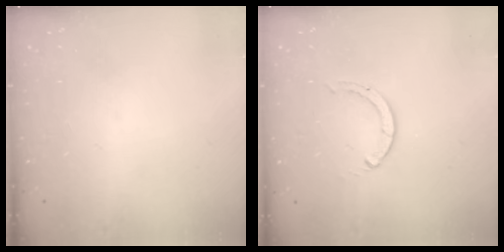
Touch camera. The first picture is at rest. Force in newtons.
{"total": 0.0}